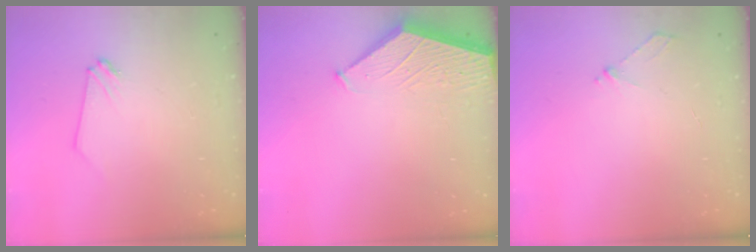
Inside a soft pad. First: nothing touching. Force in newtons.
{"total": 1.4, "press": 1.4, "slide": 0.2}
{"total": 3.0, "press": 2.9, "slide": 0.4}